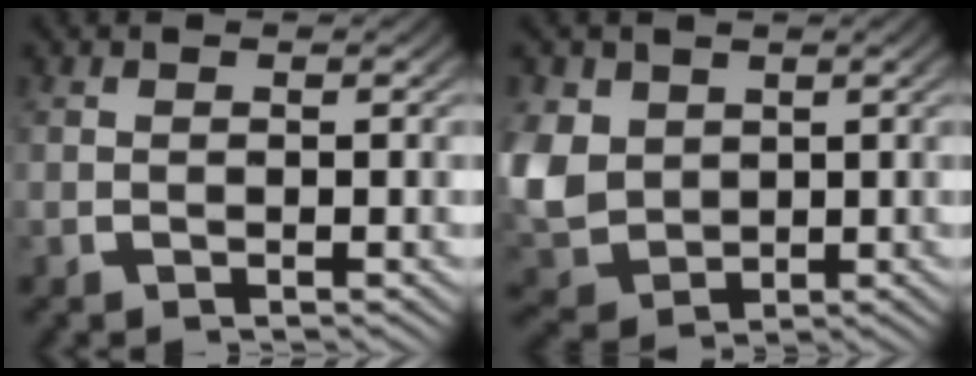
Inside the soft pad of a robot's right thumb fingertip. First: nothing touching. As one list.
[{"total": 8.7, "force": [-0.6, 7.3, 4.7], "torque": [-0.149, -0.052, 0.020]}]